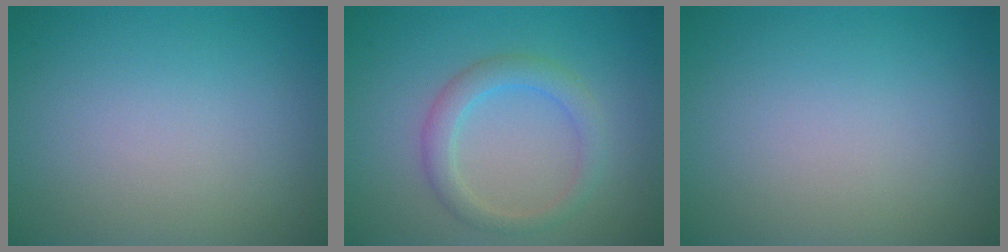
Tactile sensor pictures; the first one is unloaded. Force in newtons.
{"total": 2.7, "press": 2.7, "slide": 0.1}
{"total": 0.0}